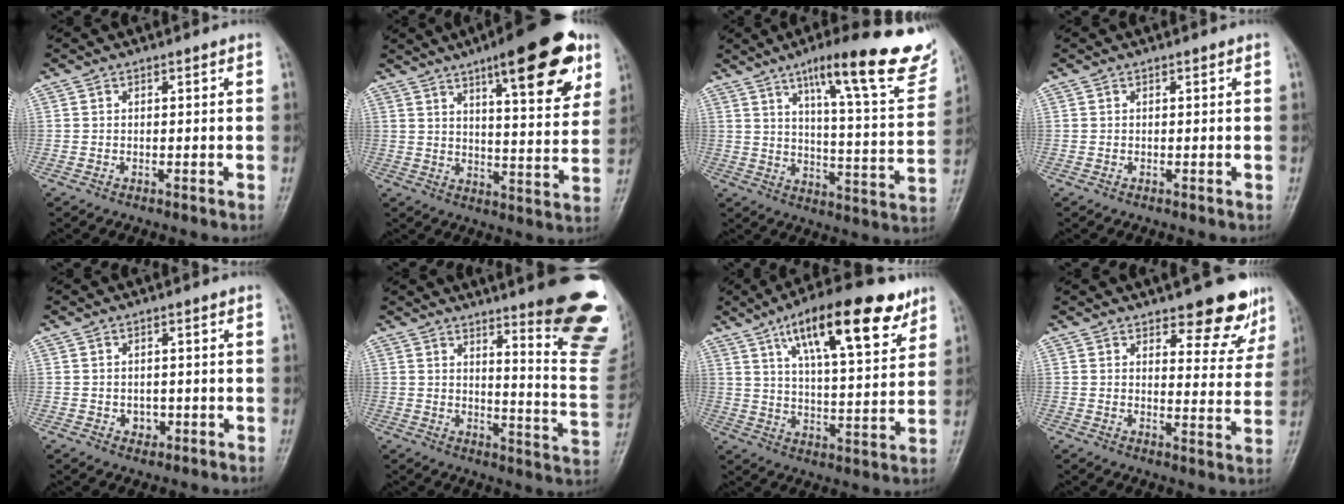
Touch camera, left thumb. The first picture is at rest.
{"total": 19.3, "force": [10.5, 5.2, 15.3], "torque": [-0.178, -0.037, 0.147]}
{"total": 23.4, "force": [14.8, 4.4, 17.6], "torque": [-0.220, -0.054, 0.208]}
{"total": 0.0}
{"total": 2.1, "force": [-0.4, 1.8, 1.0], "torque": [-0.005, 0.002, -0.001]}
{"total": 21.4, "force": [13.4, 3.7, 16.2], "torque": [-0.177, -0.098, 0.166]}
{"total": 20.1, "force": [11.3, 6.5, 15.3], "torque": [-0.211, -0.031, 0.180]}
{"total": 10.5, "force": [7.8, 4.0, 5.8], "torque": [-0.032, -0.050, 0.098]}